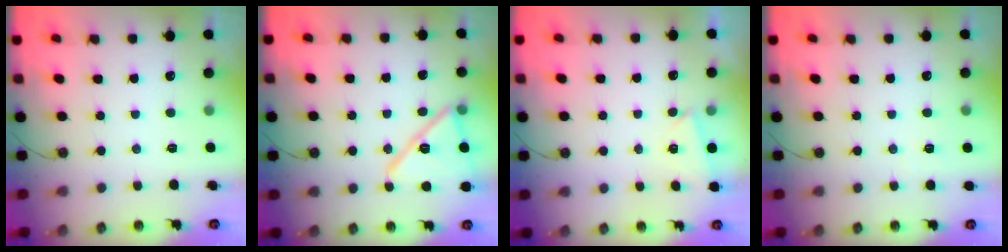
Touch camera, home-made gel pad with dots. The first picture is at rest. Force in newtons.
{"total": 16.1, "press": 16.1, "slide": 0.7}
{"total": 2.5, "press": 1.6, "slide": 1.9}
{"total": 2.8, "press": 2.7, "slide": 0.9}